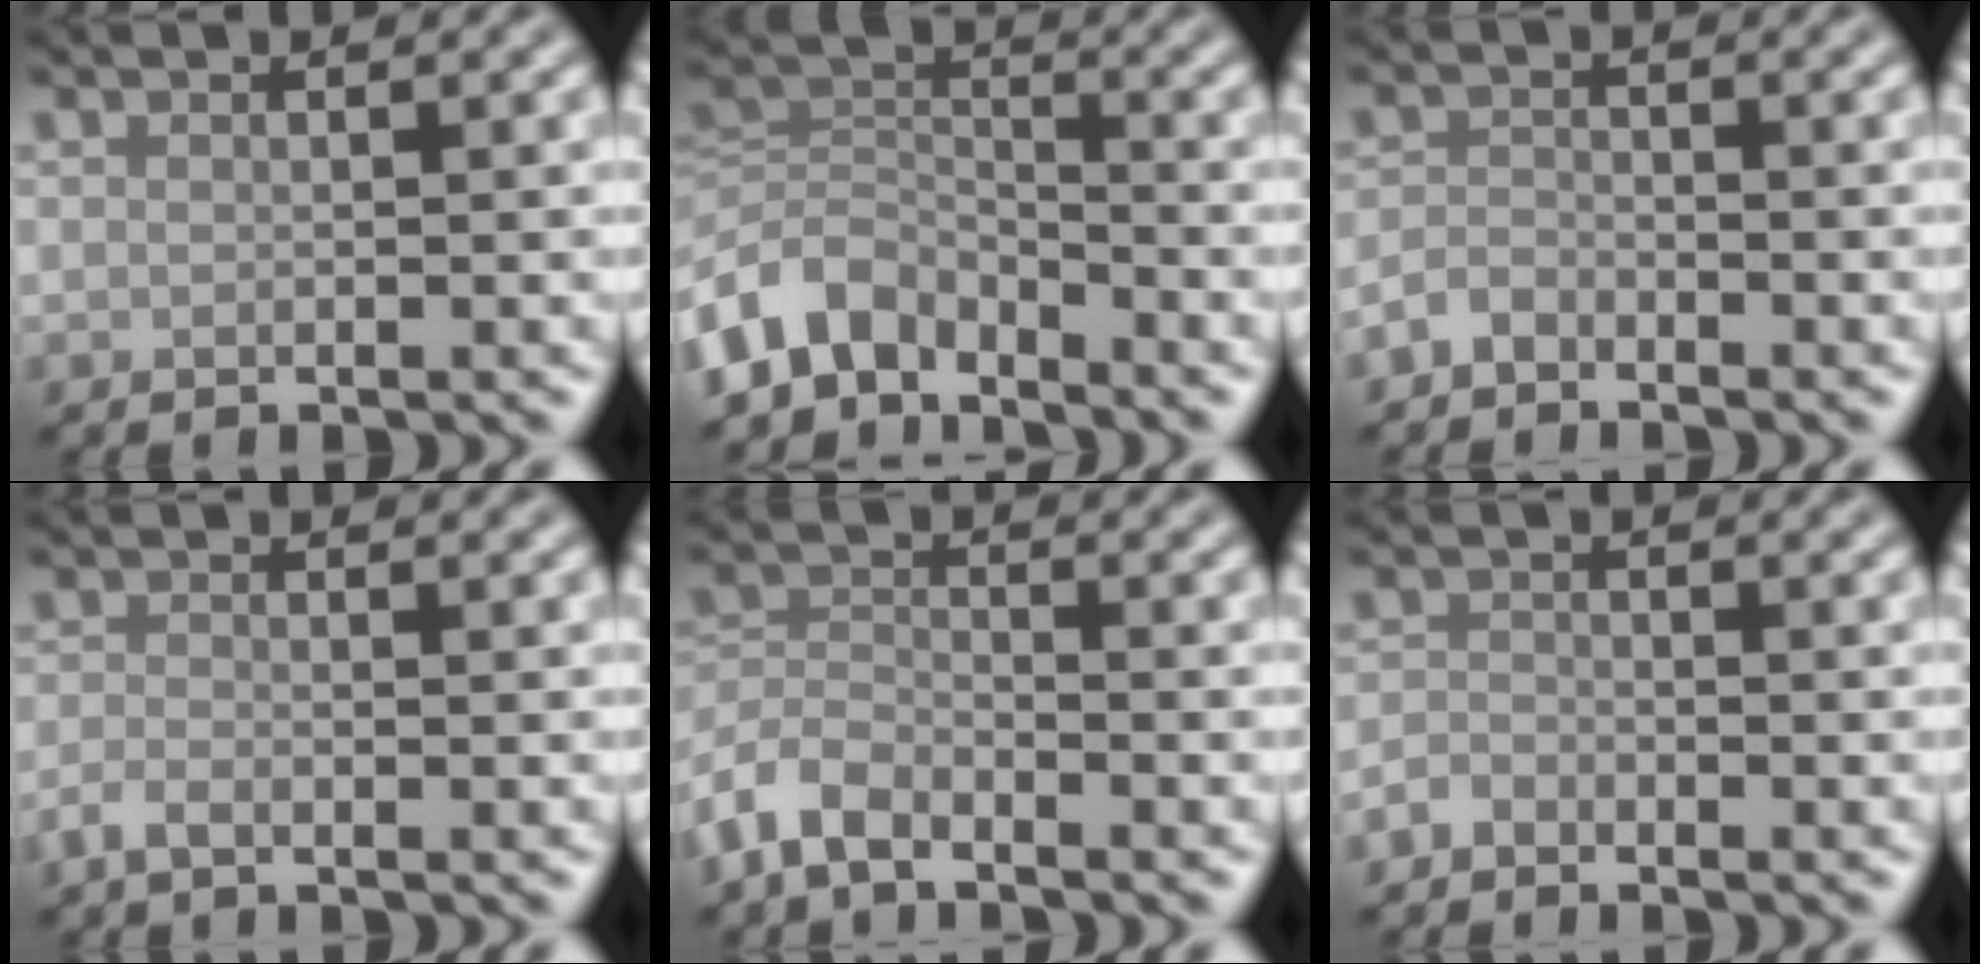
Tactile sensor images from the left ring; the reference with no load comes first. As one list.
[{"total": 5.0, "force": [-3.6, 2.8, 1.9], "torque": [-0.031, 0.001, -0.081]}, {"total": 1.6, "force": [-1.3, 0.7, 0.5], "torque": [-0.009, 0.003, -0.032]}, {"total": 1.4, "force": [-0.9, 0.4, 0.9], "torque": [-0.023, -0.002, -0.022]}, {"total": 3.6, "force": [-3.0, 1.3, 1.5], "torque": [-0.029, -0.001, -0.072]}, {"total": 1.3, "force": [-1.1, 0.5, 0.3], "torque": [-0.004, 0.002, -0.026]}]